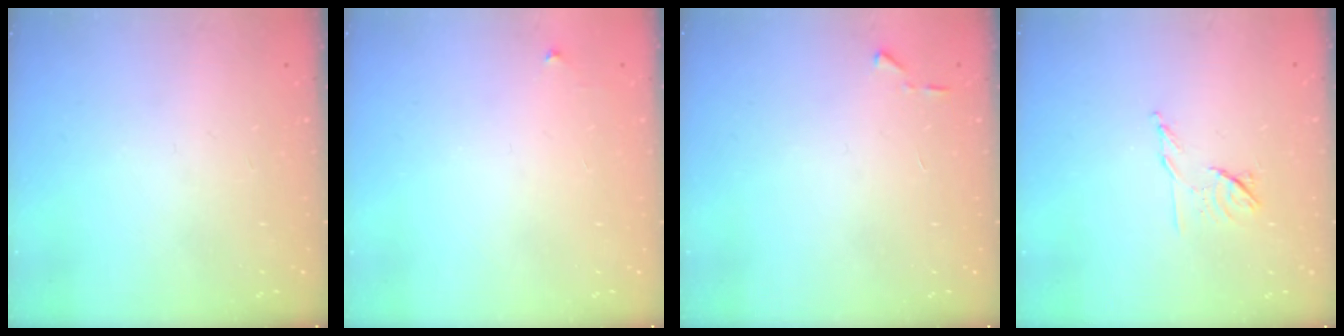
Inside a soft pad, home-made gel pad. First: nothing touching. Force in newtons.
{"total": 3.2, "press": 3.2, "slide": 0.5}
{"total": 4.1, "press": 4.0, "slide": 0.5}
{"total": 7.1, "press": 7.0, "slide": 1.2}